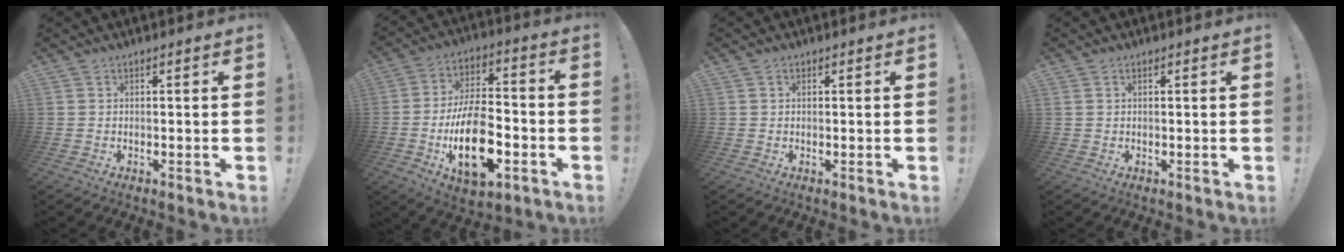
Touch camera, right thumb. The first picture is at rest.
{"total": 20.3, "force": [-6.6, 10.6, 16.0], "torque": [-0.283, 0.028, -0.103]}
{"total": 0.6, "force": [0.3, 0.5, 0.1], "torque": [0.001, 0.001, 0.005]}
{"total": 0.9, "force": [0.5, 0.5, 0.6], "torque": [-0.019, 0.004, 0.012]}